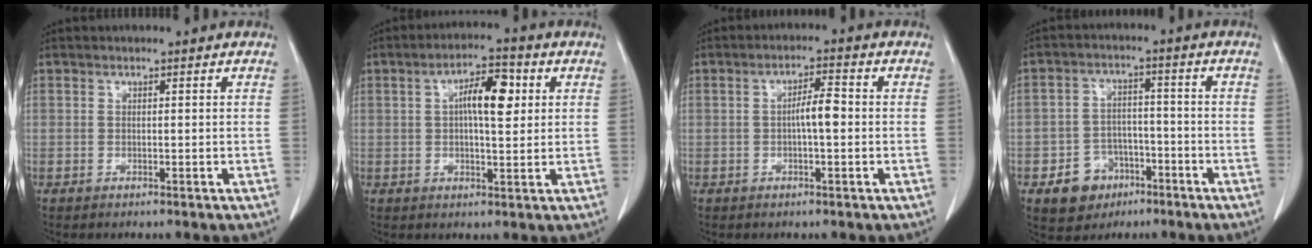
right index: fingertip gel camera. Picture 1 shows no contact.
{"total": 7.3, "force": [1.7, 2.3, 6.8], "torque": [-0.115, 0.015, 0.025]}
{"total": 3.8, "force": [-0.3, 0.7, 3.8], "torque": [-0.065, 0.009, -0.006]}
{"total": 7.3, "force": [-3.9, 5.8, 2.3], "torque": [-0.042, 0.013, -0.053]}